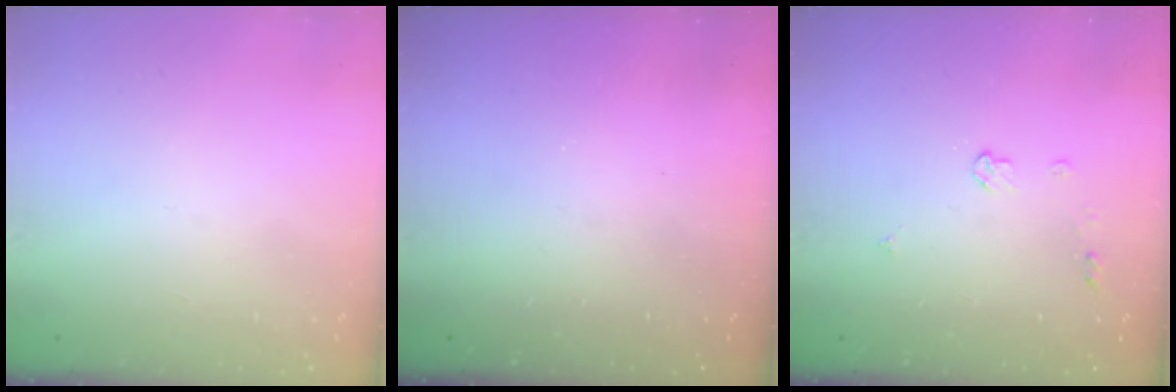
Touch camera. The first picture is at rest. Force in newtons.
{"total": 0.0}
{"total": 3.8, "press": 3.8, "slide": 0.6}